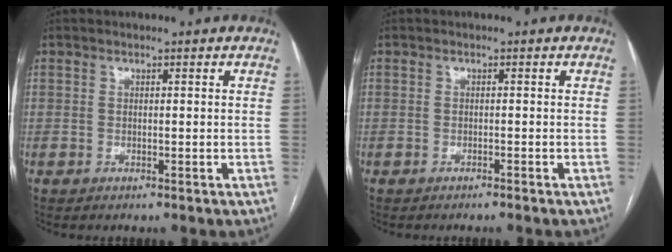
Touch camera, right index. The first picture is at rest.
{"total": 0.9, "force": [-0.8, -0.2, 0.4], "torque": [-0.008, 0.002, -0.013]}